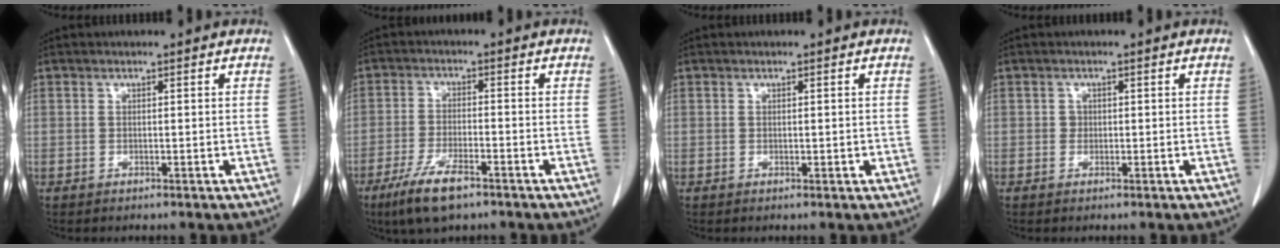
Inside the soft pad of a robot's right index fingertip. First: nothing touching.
{"total": 7.6, "force": [-5.0, 1.8, 5.5], "torque": [-0.112, -0.014, -0.088]}
{"total": 0.8, "force": [0.0, 0.4, 0.7], "torque": [-0.012, -0.002, 0.003]}
{"total": 0.9, "force": [0.0, 0.9, 0.2], "torque": [0.001, 0.003, 0.001]}